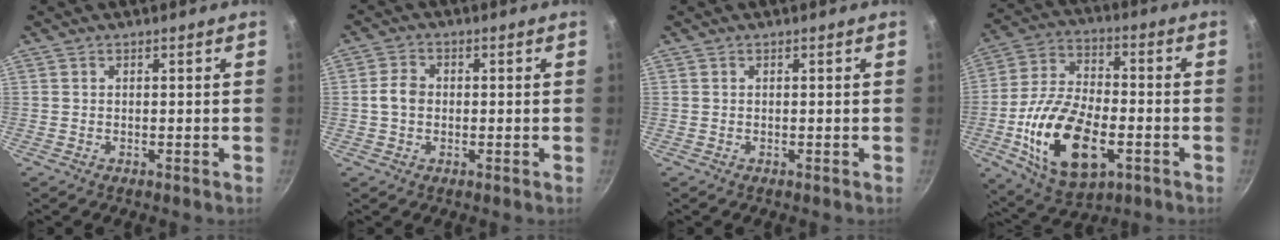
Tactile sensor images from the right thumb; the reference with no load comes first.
{"total": 3.9, "force": [-0.2, 3.1, 2.4], "torque": [-0.038, 0.013, -0.009]}
{"total": 0.0}
{"total": 20.2, "force": [-5.7, 11.0, 16.0], "torque": [-0.293, 0.020, -0.097]}